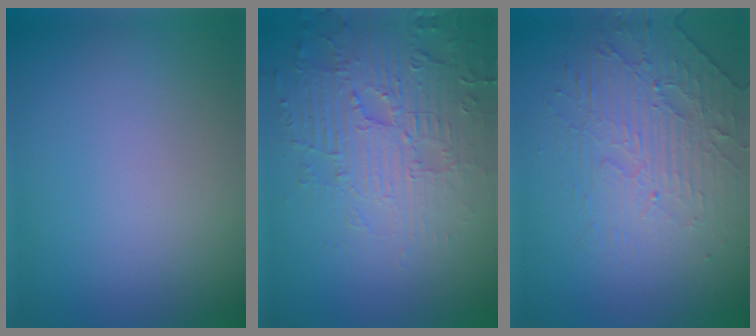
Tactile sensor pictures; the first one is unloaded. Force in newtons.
{"total": 4.5, "press": 4.4, "slide": 0.6}
{"total": 4.5, "press": 3.3, "slide": 3.1}